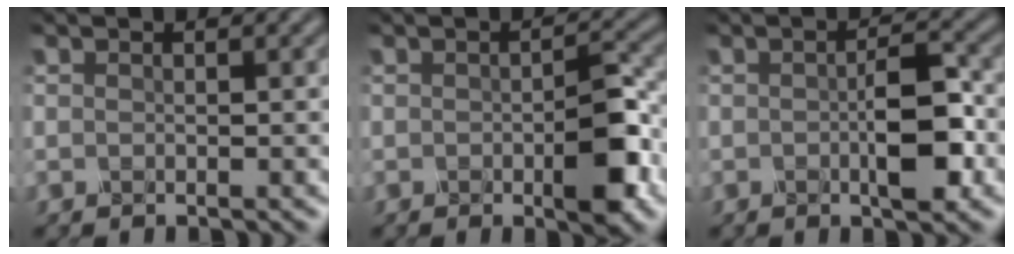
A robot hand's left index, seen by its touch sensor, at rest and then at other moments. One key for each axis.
{"total": 4.6, "fx": -1.6, "fy": 1.2, "fz": 4.1, "tx": -0.071, "ty": 0.003, "tz": -0.026}
{"total": 4.0, "fx": -0.9, "fy": 0.9, "fz": 3.8, "tx": -0.071, "ty": 0.008, "tz": -0.015}